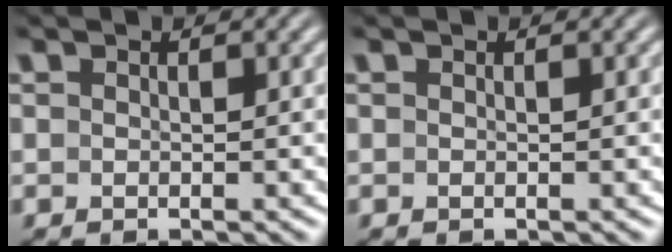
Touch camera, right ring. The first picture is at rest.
{"total": 0.0}